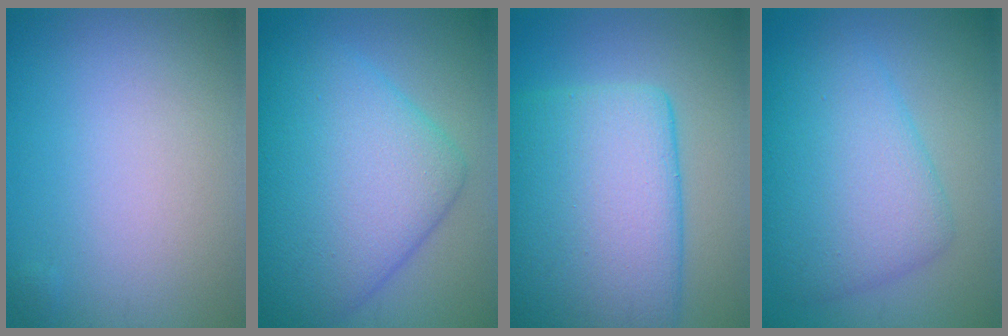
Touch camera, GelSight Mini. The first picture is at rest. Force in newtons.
{"total": 11.2, "press": 11.2, "slide": 0.3}
{"total": 14.3, "press": 14.3, "slide": 0.9}
{"total": 6.7, "press": 6.7, "slide": 0.1}